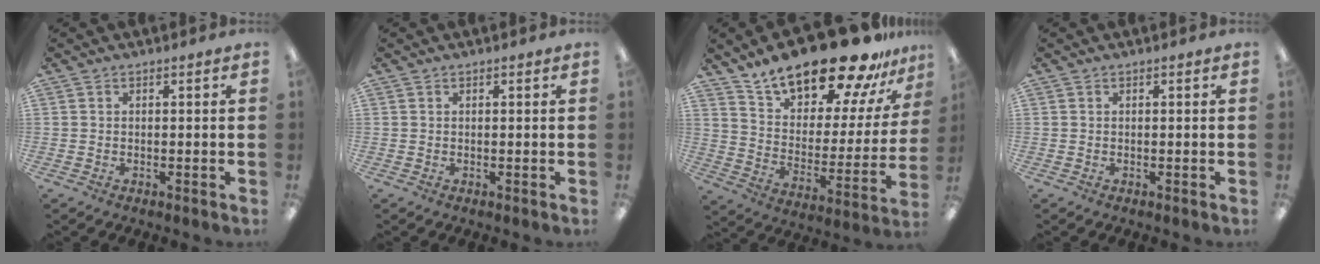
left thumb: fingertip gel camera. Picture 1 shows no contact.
{"total": 0.0}
{"total": 22.8, "force": [18.6, 7.6, 10.8], "torque": [-0.173, -0.134, 0.316]}
{"total": 0.0}